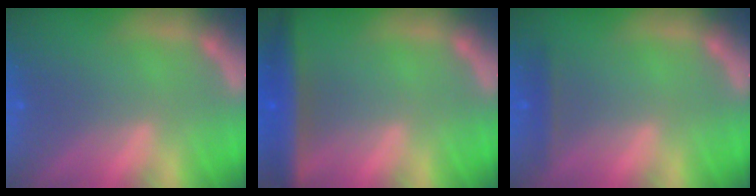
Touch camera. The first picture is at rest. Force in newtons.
{"total": 5.5}
{"total": 1.4}